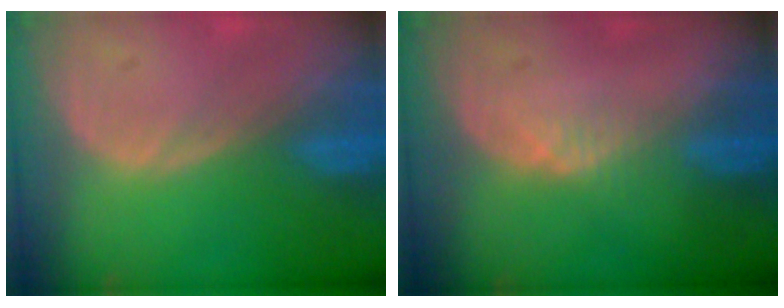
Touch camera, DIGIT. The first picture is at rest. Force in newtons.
{"total": 1.7, "press": 1.5, "slide": 0.8}